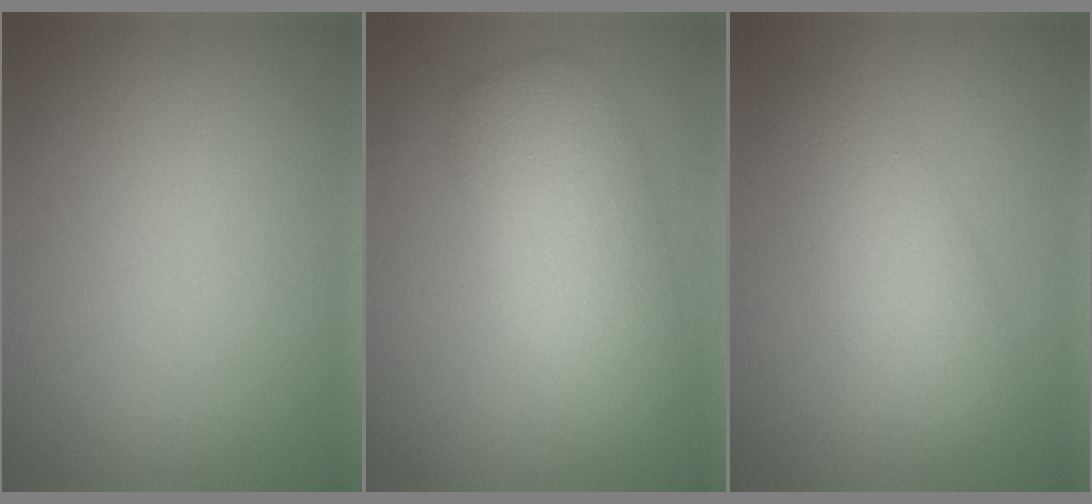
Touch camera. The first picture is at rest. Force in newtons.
{"total": 5.5, "press": 5.5, "slide": 0.5}
{"total": 3.8, "press": 3.8, "slide": 0.1}